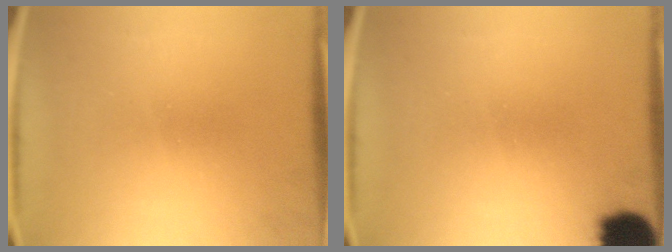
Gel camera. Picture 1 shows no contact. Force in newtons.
{"total": 9.7}